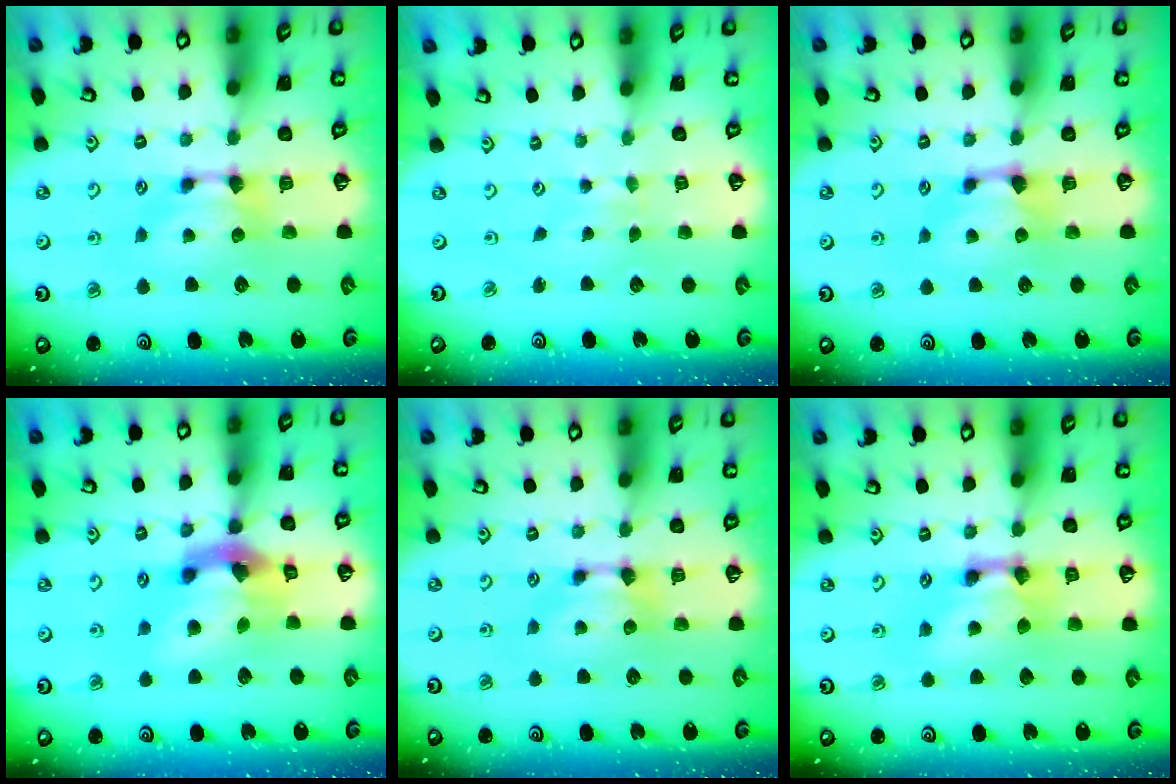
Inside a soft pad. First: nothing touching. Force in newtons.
{"total": 2.9, "press": 2.9, "slide": 0.4}
{"total": 0.9, "press": 0.6, "slide": 0.7}
{"total": 7.8, "press": 7.4, "slide": 2.3}
{"total": 0.0}
{"total": 3.4, "press": 3.4, "slide": 0.2}